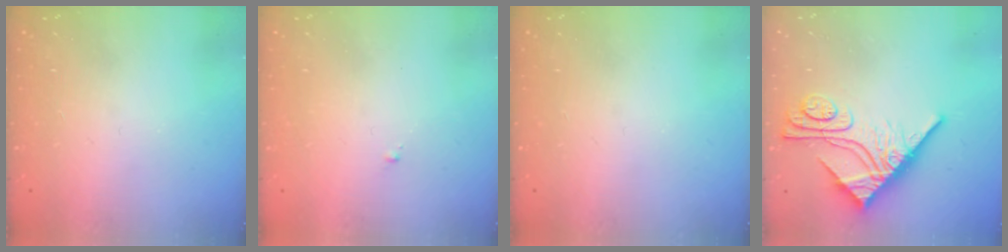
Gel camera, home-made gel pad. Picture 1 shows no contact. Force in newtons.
{"total": 0.6, "press": 0.6, "slide": 0.2}
{"total": 0.0}
{"total": 11.6, "press": 11.5, "slide": 1.0}